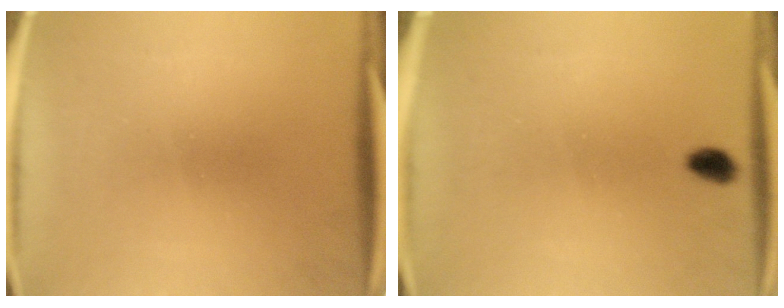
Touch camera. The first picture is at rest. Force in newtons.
{"total": 2.1}